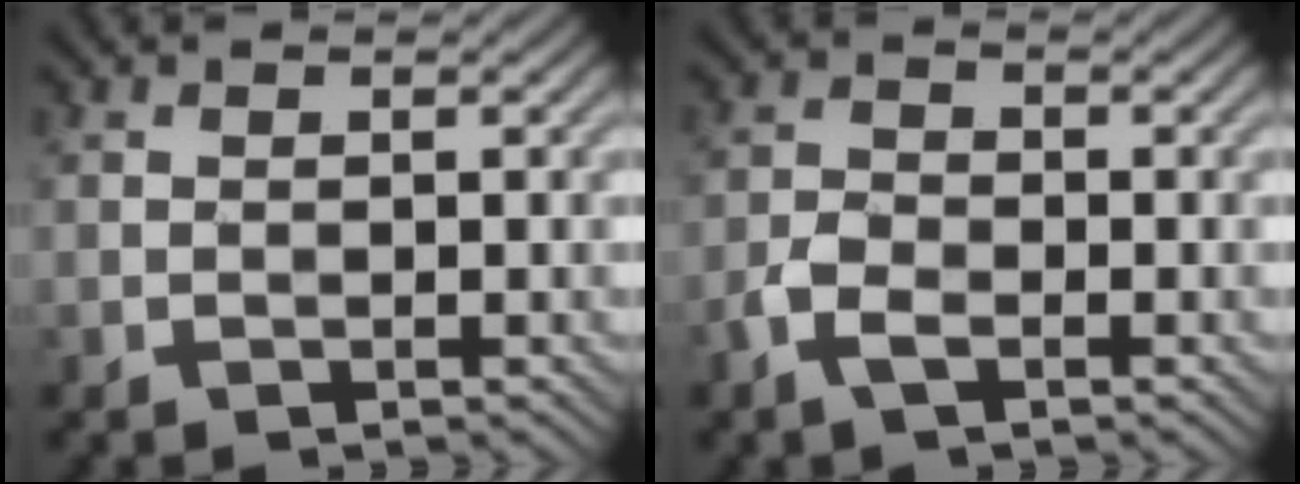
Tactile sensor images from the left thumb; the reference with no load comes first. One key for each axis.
{"total": 3.1, "fx": -1.8, "fy": 1.4, "fz": 2.1, "tx": -0.049, "ty": 0.001, "tz": -0.044}